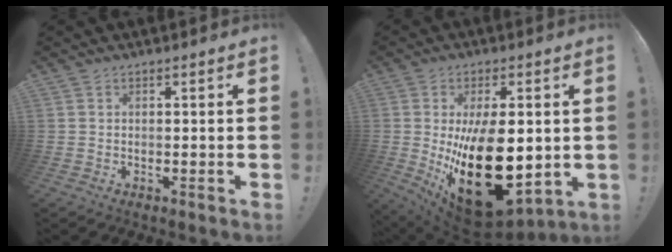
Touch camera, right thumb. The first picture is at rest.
{"total": 27.5, "force": [-1.4, 14.3, 23.4], "torque": [-0.381, -0.027, 0.009]}